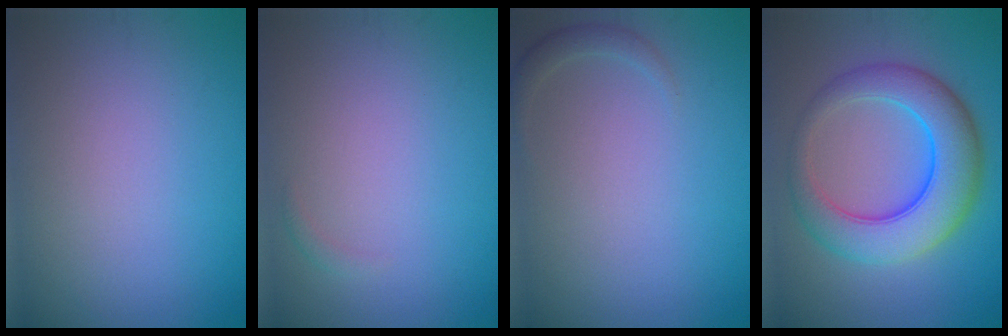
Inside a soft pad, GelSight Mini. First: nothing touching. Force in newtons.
{"total": 0.6, "press": 0.6, "slide": 0.1}
{"total": 1.2, "press": 1.1, "slide": 0.1}
{"total": 8.2, "press": 8.2, "slide": 0.0}